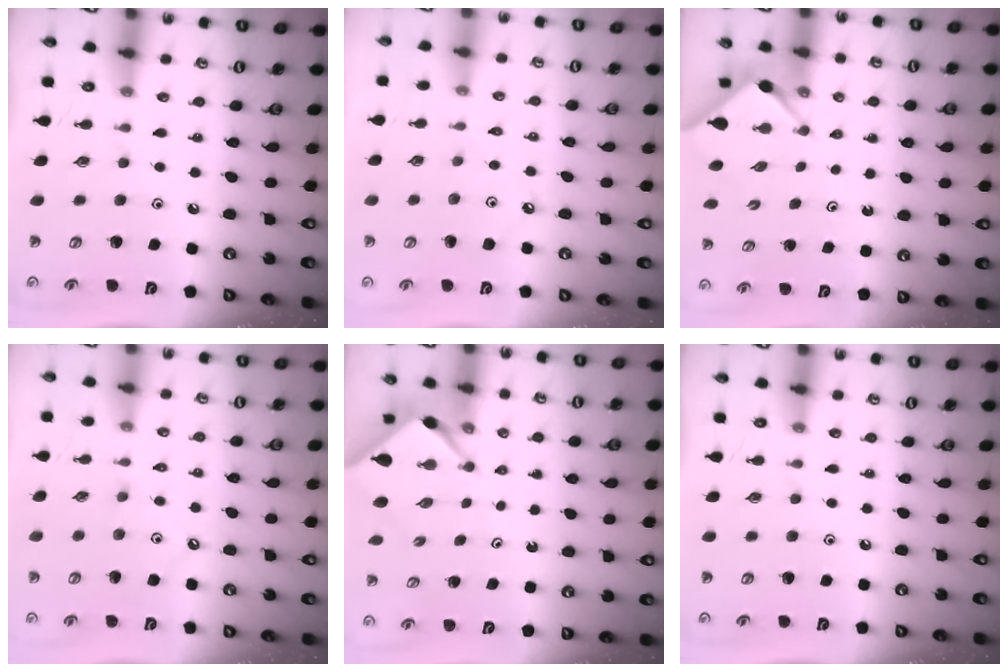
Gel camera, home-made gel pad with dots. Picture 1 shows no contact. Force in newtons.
{"total": 3.0, "press": 3.0, "slide": 0.3}
{"total": 3.1, "press": 3.1, "slide": 0.2}
{"total": 2.8, "press": 2.7, "slide": 0.6}
{"total": 2.2, "press": 2.2, "slide": 0.3}
{"total": 0.0}